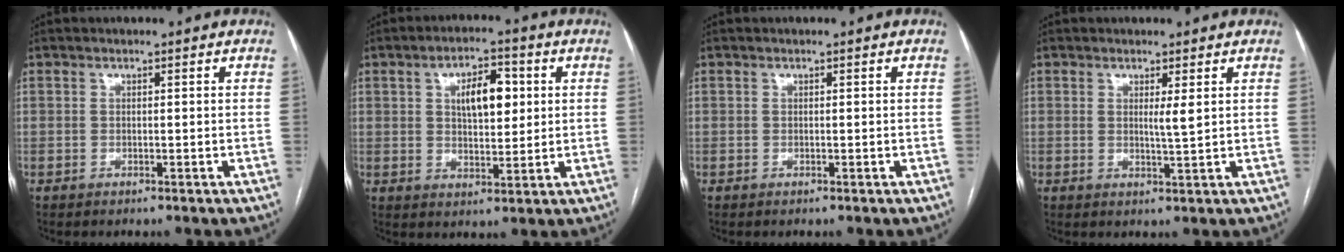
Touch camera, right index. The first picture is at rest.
{"total": 7.6, "force": [2.0, 3.3, 6.5], "torque": [-0.108, 0.012, 0.036]}
{"total": 0.0}
{"total": 2.0, "force": [0.8, -0.2, 1.8], "torque": [-0.034, -0.008, 0.014]}